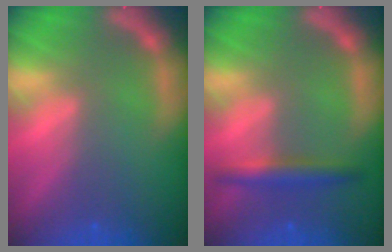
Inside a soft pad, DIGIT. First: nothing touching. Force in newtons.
{"total": 3.0}